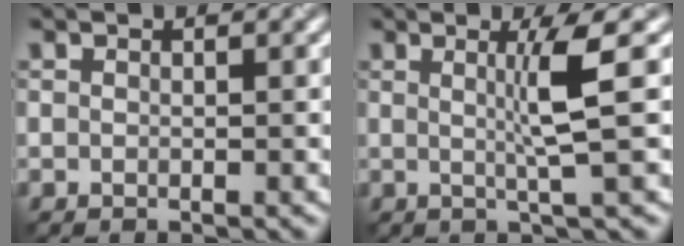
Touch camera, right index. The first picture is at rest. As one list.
[{"total": 3.4, "force": [0.1, 0.1, 3.4], "torque": [-0.059, 0.003, 0.007]}]